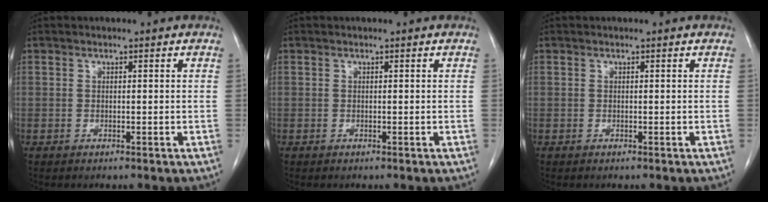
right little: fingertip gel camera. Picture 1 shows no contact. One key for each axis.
{"total": 0.0}
{"total": 0.0}